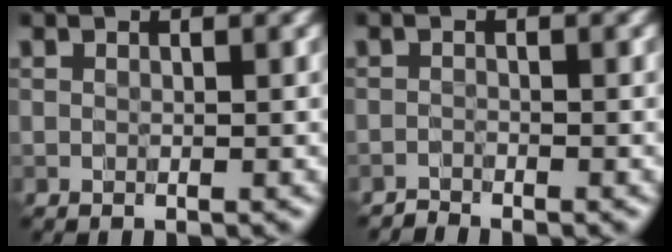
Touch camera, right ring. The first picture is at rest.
{"total": 0.9, "force": [-0.9, -0.1, -0.3], "torque": [0.011, 0.001, -0.019]}